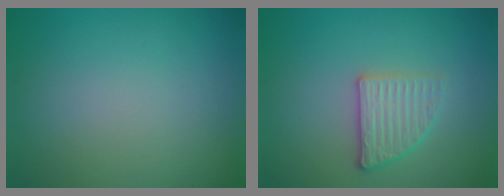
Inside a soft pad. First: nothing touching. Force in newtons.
{"total": 2.6, "press": 2.4, "slide": 1.2}